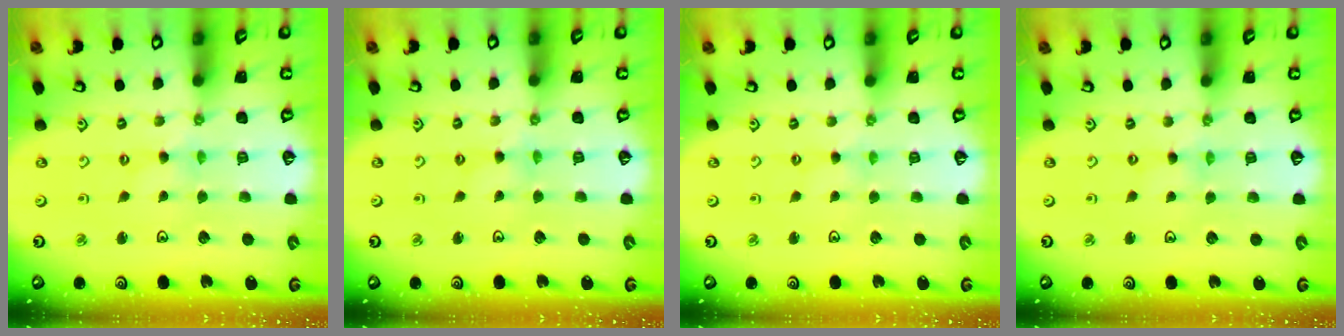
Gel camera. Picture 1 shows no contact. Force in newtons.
{"total": 0.9, "press": 0.9, "slide": 0.3}
{"total": 0.0}
{"total": 0.0}